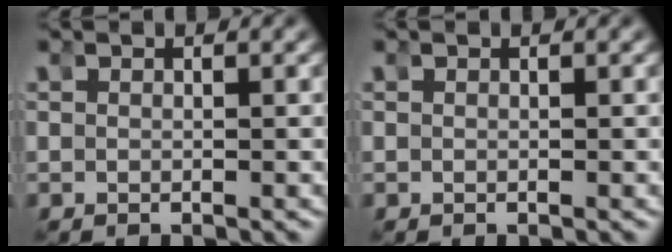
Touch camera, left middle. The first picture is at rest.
{"total": 0.0}